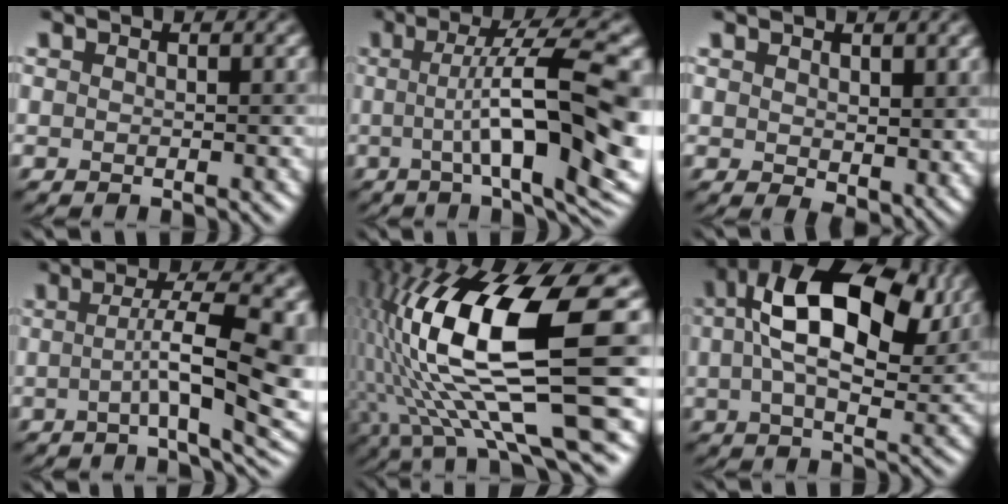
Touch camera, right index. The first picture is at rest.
{"total": 13.0, "force": [0.0, 3.0, 12.7], "torque": [-0.159, 0.011, 0.001]}
{"total": 3.8, "force": [1.1, 2.4, 2.7], "torque": [-0.045, -0.015, 0.028]}
{"total": 9.8, "force": [-0.5, 2.4, 9.5], "torque": [-0.129, 0.005, -0.012]}
{"total": 15.0, "force": [1.5, 4.4, 14.3], "torque": [-0.270, -0.008, 0.038]}
{"total": 13.8, "force": [4.6, 7.2, 10.9], "torque": [-0.183, 0.018, 0.067]}